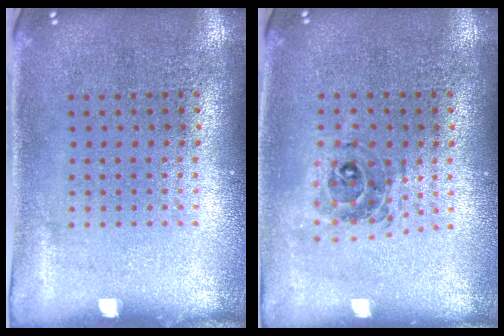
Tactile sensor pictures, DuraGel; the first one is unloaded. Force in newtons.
{"total": 0.8, "press": 0.8, "slide": 0.1}